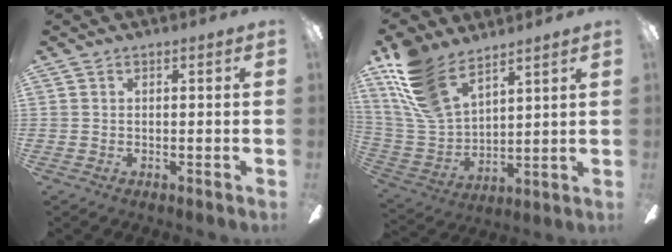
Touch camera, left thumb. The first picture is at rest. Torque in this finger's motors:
{"motor_torque": [0.61, -0.14, 1.70, -1.07, 0.36]}